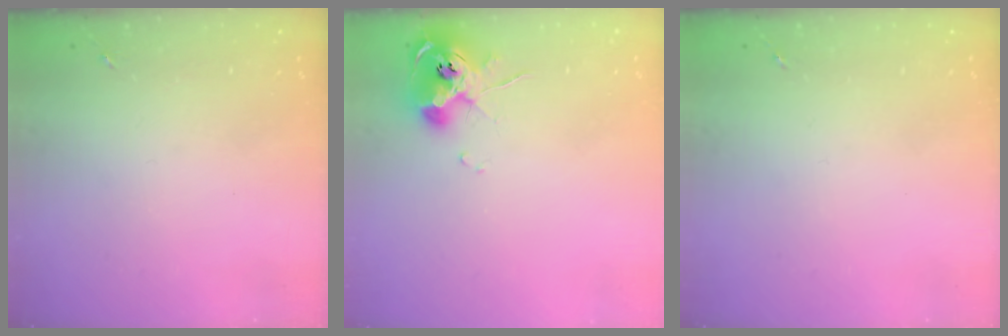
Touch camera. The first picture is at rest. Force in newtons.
{"total": 10.7, "press": 10.7, "slide": 1.2}
{"total": 0.0}